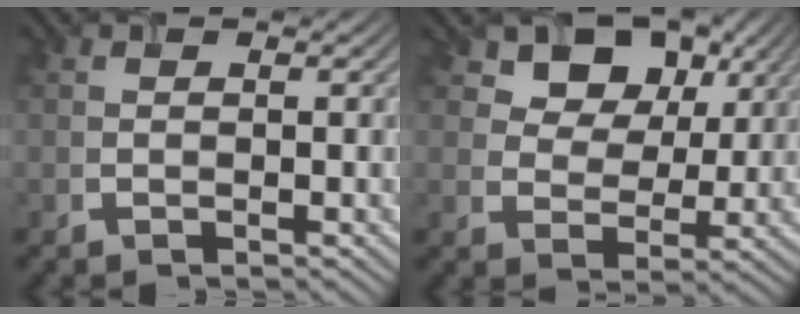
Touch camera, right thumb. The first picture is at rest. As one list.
[{"total": 9.7, "force": [5.5, 6.6, 4.4], "torque": [-0.095, -0.013, 0.104]}]